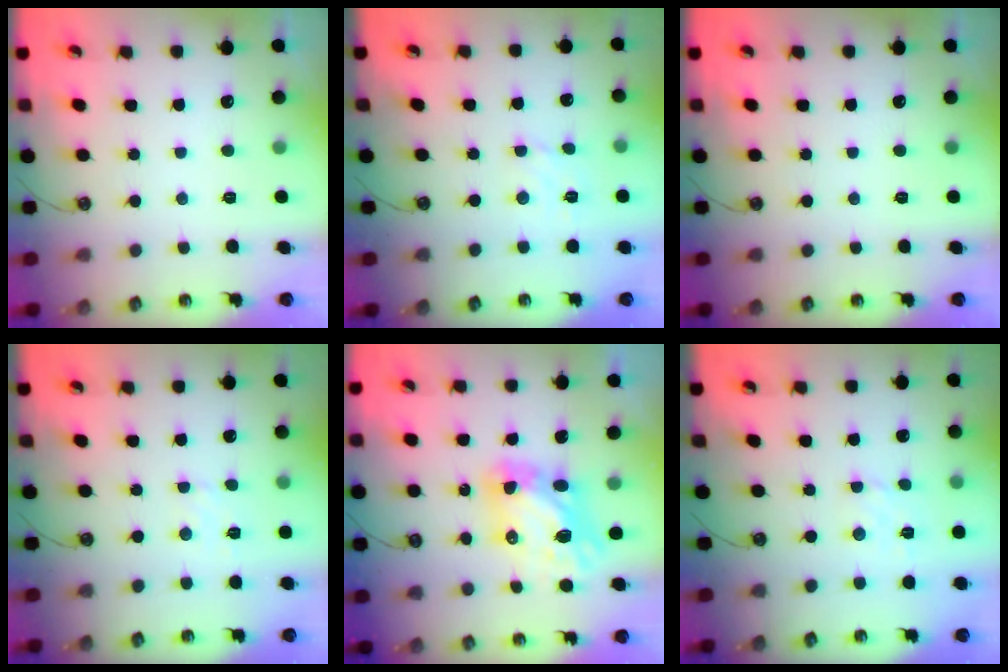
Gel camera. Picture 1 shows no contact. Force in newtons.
{"total": 2.3, "press": 2.3, "slide": 0.5}
{"total": 0.0}
{"total": 5.1, "press": 5.0, "slide": 0.6}
{"total": 9.8, "press": 9.7, "slide": 1.1}
{"total": 1.8, "press": 1.7, "slide": 0.6}